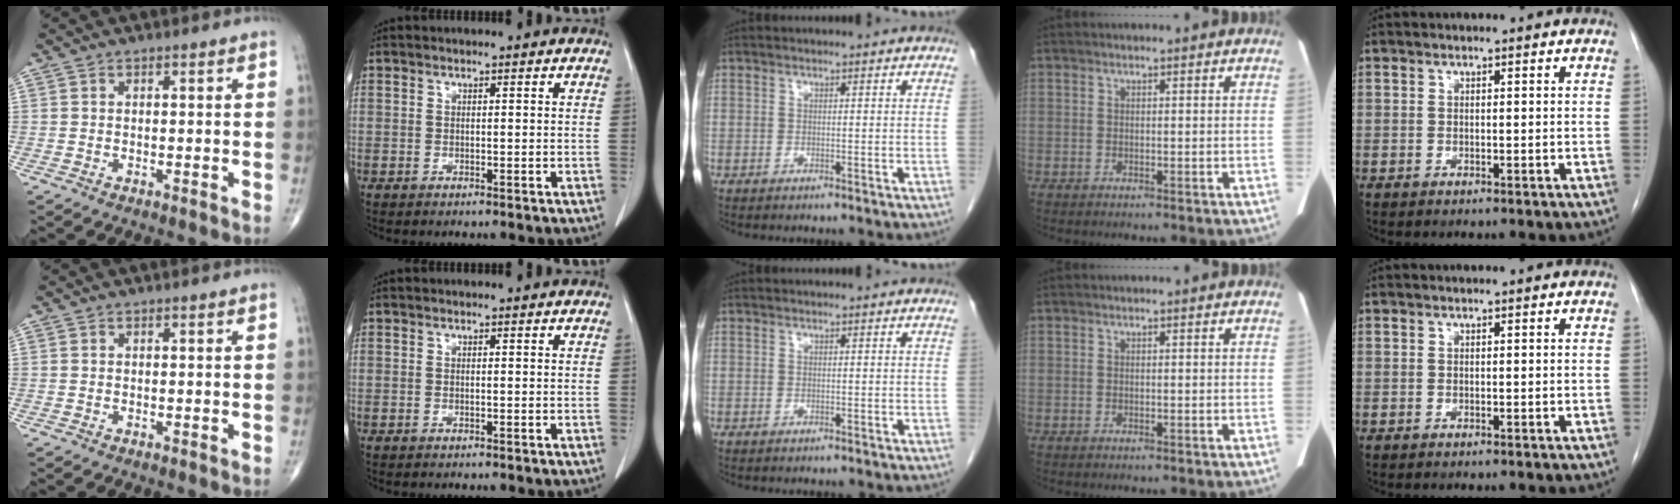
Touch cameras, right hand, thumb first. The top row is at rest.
{}